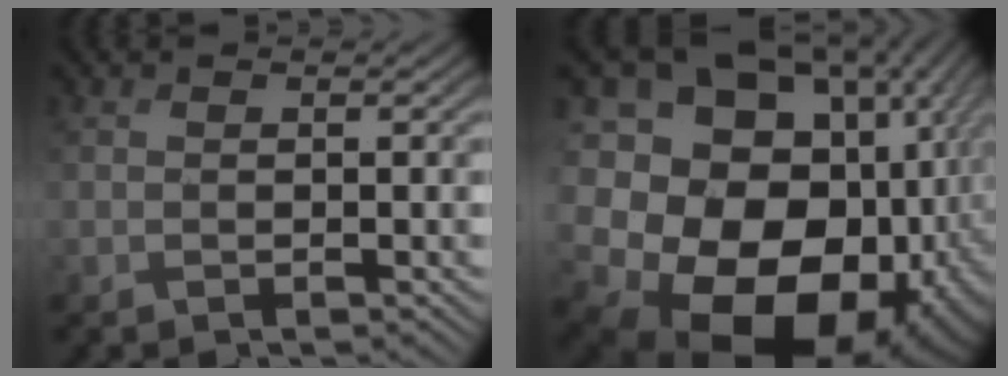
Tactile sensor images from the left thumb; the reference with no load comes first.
{"total": 23.1, "force": [-7.1, 18.4, 12.1], "torque": [-0.248, -0.034, -0.112]}